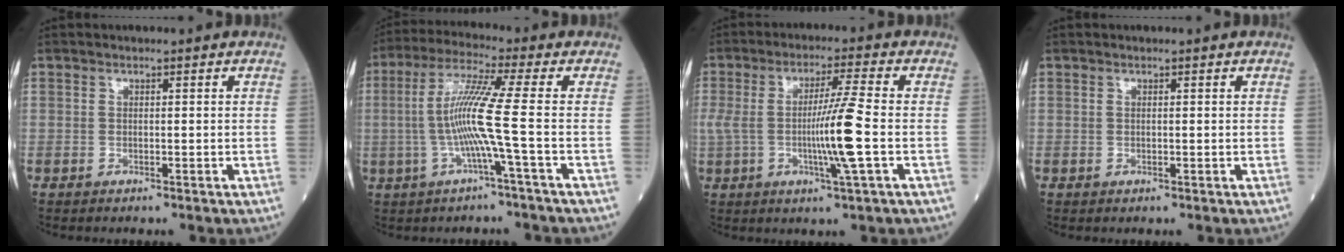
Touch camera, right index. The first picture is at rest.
{"total": 8.6, "force": [-1.3, -1.7, 8.3], "torque": [-0.175, 0.010, -0.026]}
{"total": 8.9, "force": [-1.2, -1.2, 8.8], "torque": [-0.173, -0.006, -0.019]}
{"total": 0.0}